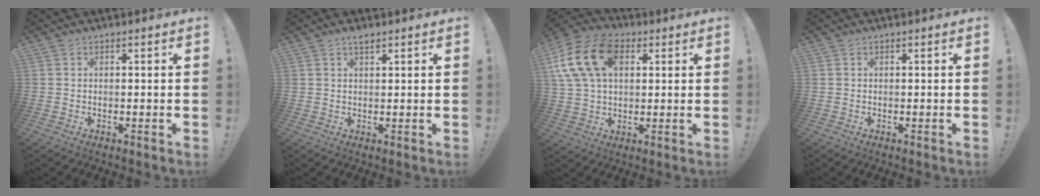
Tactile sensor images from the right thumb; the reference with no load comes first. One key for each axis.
{"total": 2.3, "fx": 1.8, "fy": 0.5, "fz": 1.3, "tx": -0.019, "ty": -0.008, "tz": 0.030}
{"total": 17.9, "fx": 6.0, "fy": 11.9, "fz": 12.0, "tx": -0.235, "ty": -0.009, "tz": 0.111}
{"total": 0.0}